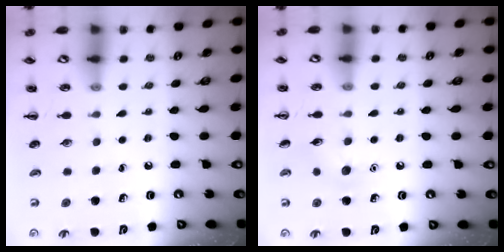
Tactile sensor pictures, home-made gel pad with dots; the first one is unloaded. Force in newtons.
{"total": 6.4, "press": 6.1, "slide": 1.9}